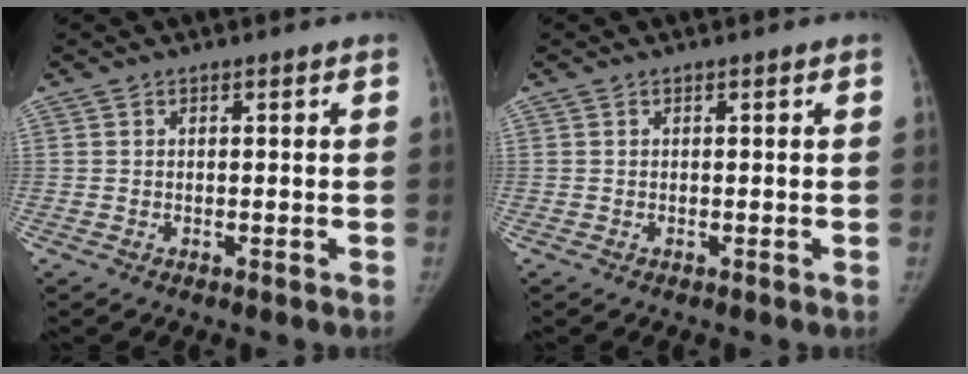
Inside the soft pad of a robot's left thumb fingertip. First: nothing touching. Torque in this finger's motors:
{"motor_torque": [0.02, 0.02, 0.06, -0.13, 0.01]}